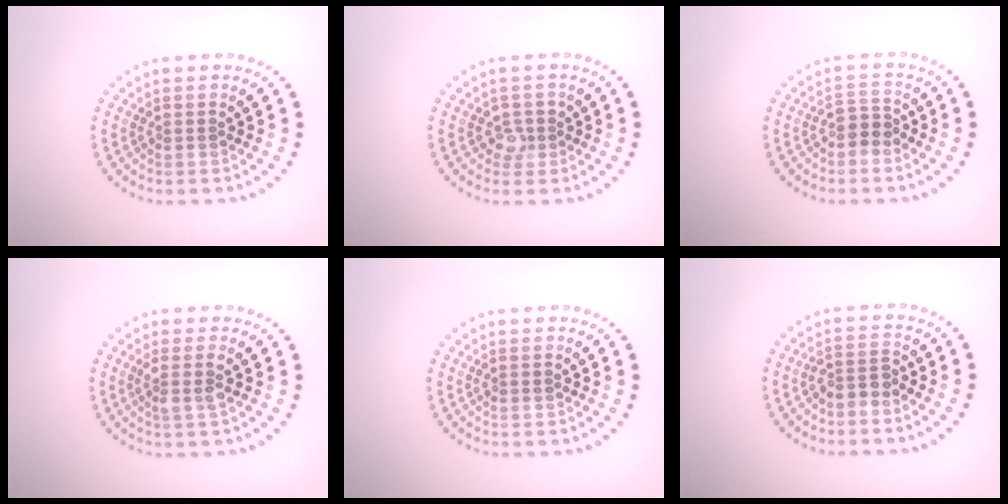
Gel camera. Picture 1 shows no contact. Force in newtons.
{"total": 1.7, "press": 1.4, "slide": 0.9}
{"total": 2.0, "press": 1.6, "slide": 1.2}
{"total": 1.8, "press": 1.5, "slide": 0.9}
{"total": 0.7, "press": 0.7, "slide": 0.1}
{"total": 2.0, "press": 1.7, "slide": 1.1}